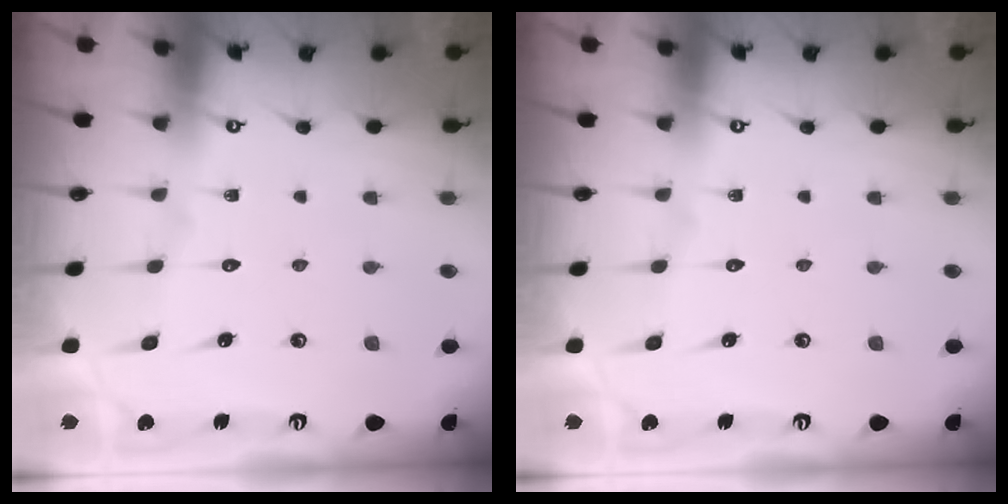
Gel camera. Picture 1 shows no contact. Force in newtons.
{"total": 0.0}